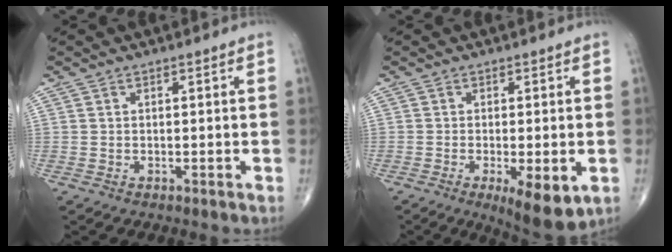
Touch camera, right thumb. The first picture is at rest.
{"total": 9.0, "force": [-3.1, 2.9, 7.9], "torque": [-0.111, -0.018, -0.042]}